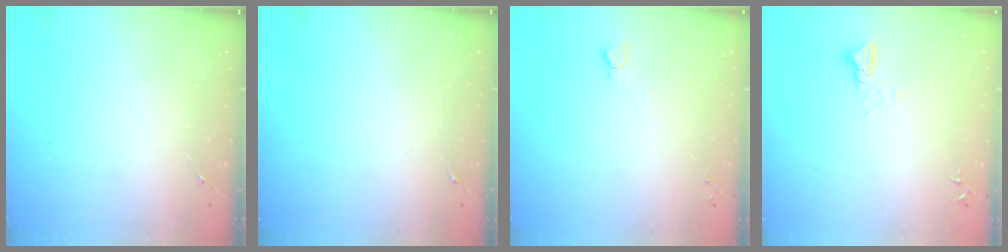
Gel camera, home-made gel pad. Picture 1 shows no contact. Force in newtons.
{"total": 0.0}
{"total": 2.7, "press": 2.7, "slide": 0.3}
{"total": 2.4, "press": 2.4, "slide": 0.1}